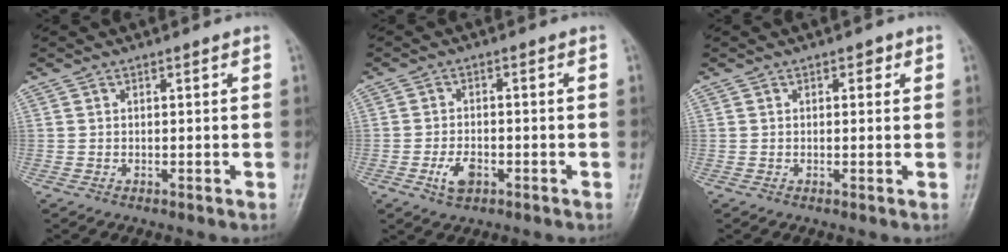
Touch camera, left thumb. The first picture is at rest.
{"total": 4.0, "force": [-2.0, 2.4, 2.6], "torque": [-0.049, 0.008, -0.035]}
{"total": 1.3, "force": [0.6, 0.9, 0.7], "torque": [0.002, 0.000, 0.004]}